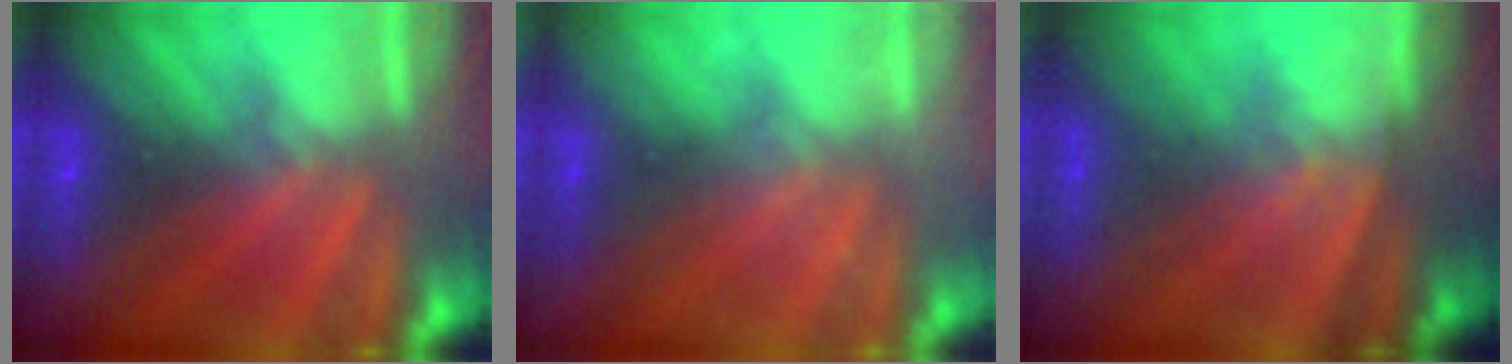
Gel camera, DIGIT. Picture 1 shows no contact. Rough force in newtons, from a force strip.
{"total": 2.2}
{"total": 1.3}